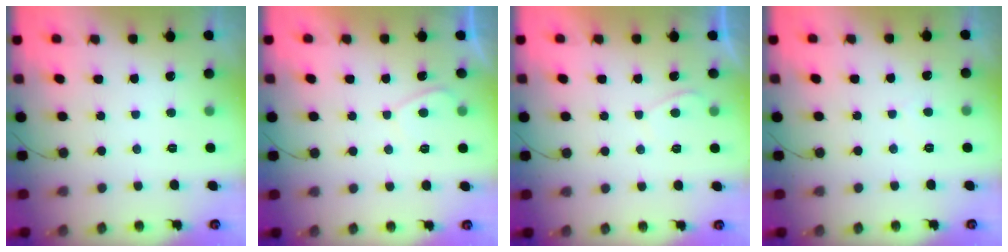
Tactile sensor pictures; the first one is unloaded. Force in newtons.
{"total": 1.5, "press": 1.4, "slide": 0.6}
{"total": 0.8, "press": 0.7, "slide": 0.5}
{"total": 2.7, "press": 2.7, "slide": 0.2}